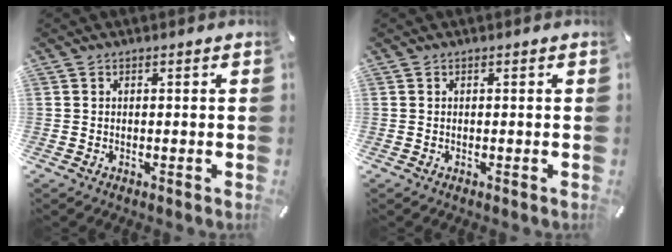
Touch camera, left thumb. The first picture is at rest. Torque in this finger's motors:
{"motor_torque": [-0.06, 0.07, -0.03, 0.03, 0.00]}